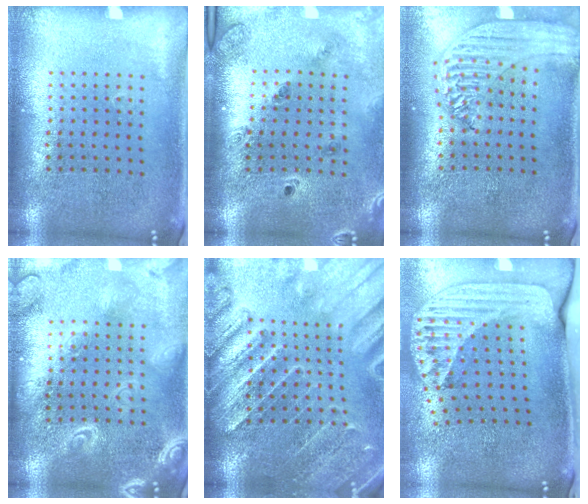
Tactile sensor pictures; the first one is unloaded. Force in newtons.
{"total": 1.4, "press": 1.3, "slide": 0.2}
{"total": 1.8, "press": 1.7, "slide": 0.6}
{"total": 3.8, "press": 3.8, "slide": 0.6}
{"total": 3.4, "press": 3.1, "slide": 1.3}
{"total": 2.5, "press": 1.8, "slide": 1.8}